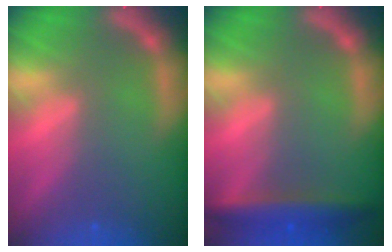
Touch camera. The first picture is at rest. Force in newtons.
{"total": 4.5}